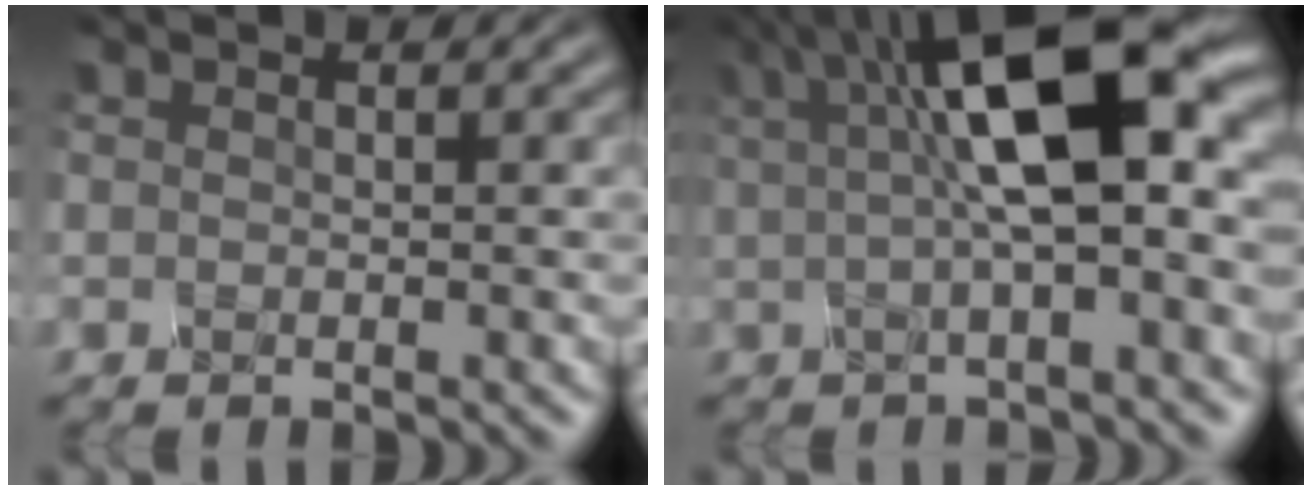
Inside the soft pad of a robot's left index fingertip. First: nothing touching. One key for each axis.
{"total": 11.3, "fx": 2.7, "fy": 3.3, "fz": 10.5, "tx": -0.160, "ty": 0.023, "tz": 0.038}